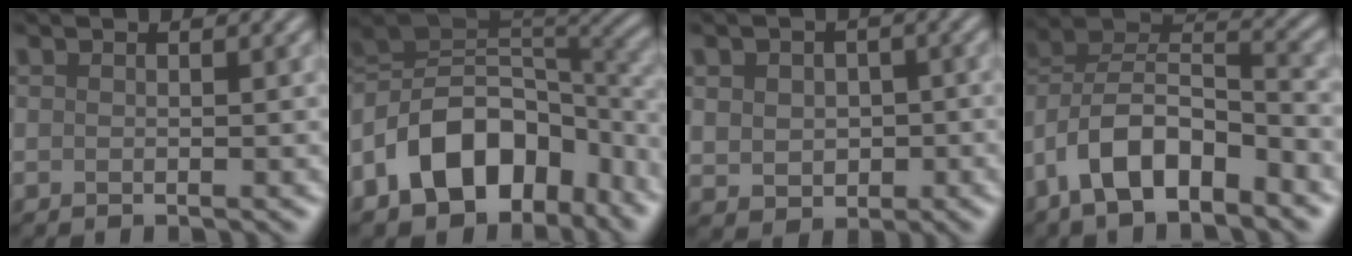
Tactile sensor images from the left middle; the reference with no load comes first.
{"total": 12.7, "force": [-5.5, 8.8, 7.4], "torque": [-0.133, 0.007, -0.106]}
{"total": 3.8, "force": [0.2, 3.2, 2.2], "torque": [-0.037, -0.001, 0.005]}
{"total": 9.5, "force": [-4.7, 4.4, 6.9], "torque": [-0.116, 0.015, -0.093]}